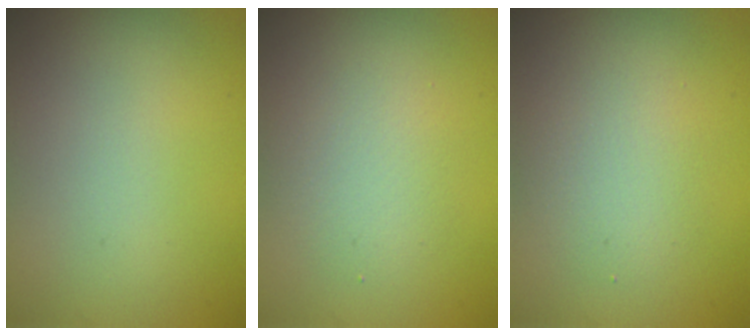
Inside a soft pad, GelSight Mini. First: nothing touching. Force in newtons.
{"total": 2.5, "press": 2.4, "slide": 0.1}
{"total": 2.4, "press": 2.4, "slide": 0.3}